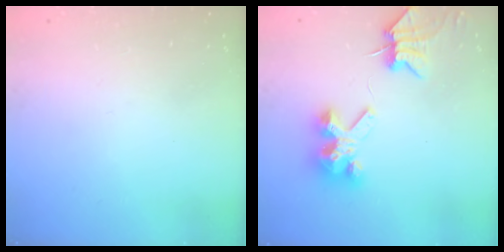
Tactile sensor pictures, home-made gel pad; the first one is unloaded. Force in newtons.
{"total": 7.0, "press": 7.0, "slide": 0.9}